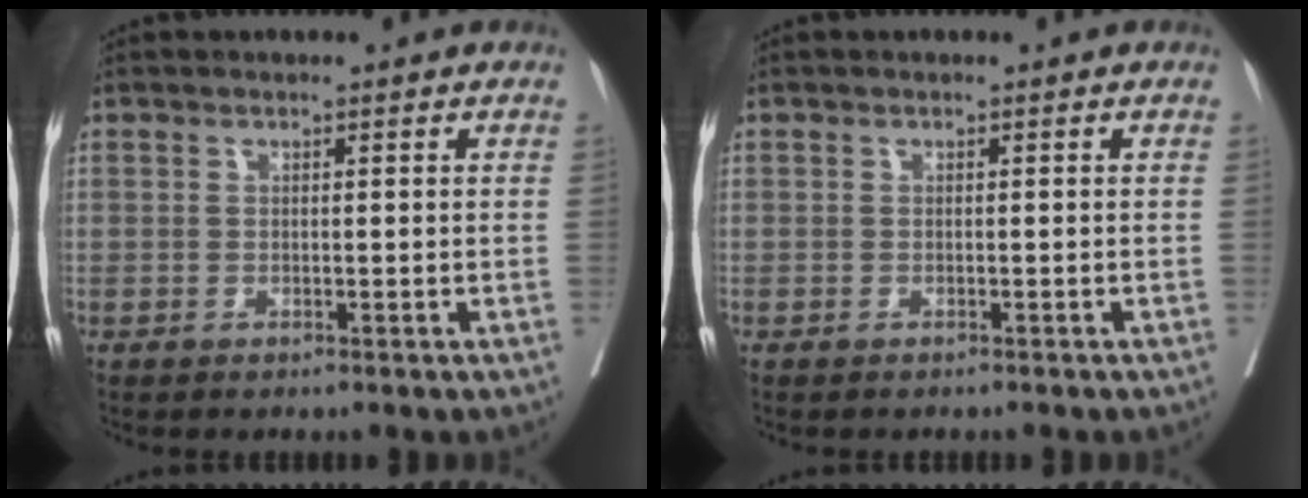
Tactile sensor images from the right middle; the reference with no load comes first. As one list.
[{"total": 1.9, "force": [-1.7, 0.3, 0.7], "torque": [-0.015, -0.005, -0.020]}]